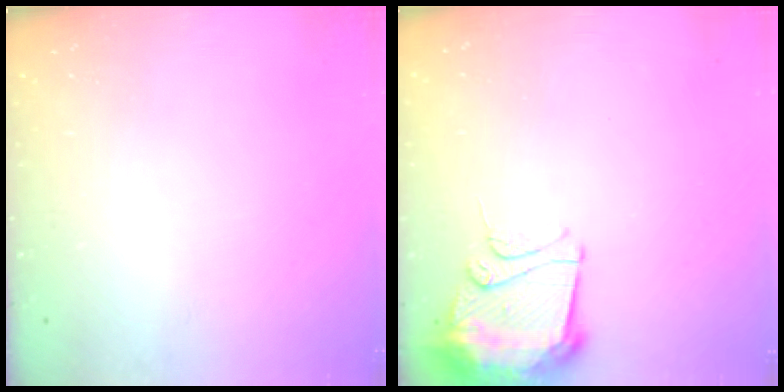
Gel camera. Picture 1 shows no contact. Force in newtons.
{"total": 10.8, "press": 10.7, "slide": 1.1}